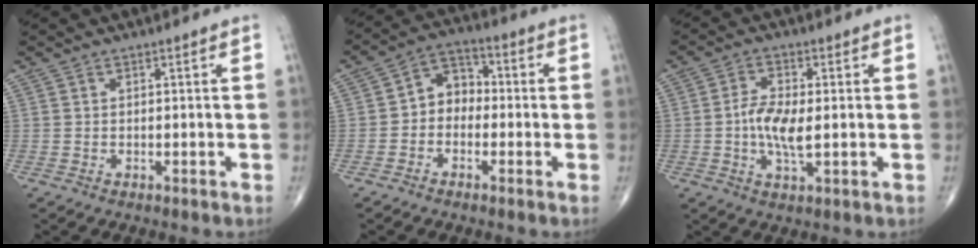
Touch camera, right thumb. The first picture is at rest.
{"total": 6.5, "force": [-1.0, 5.2, 3.8], "torque": [-0.032, 0.030, -0.035]}
{"total": 7.1, "force": [-0.4, 2.6, 6.6], "torque": [-0.135, -0.005, -0.013]}